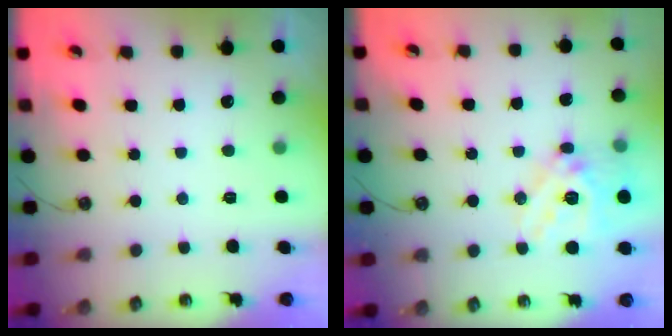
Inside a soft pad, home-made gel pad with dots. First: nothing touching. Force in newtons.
{"total": 18.3, "press": 18.2, "slide": 1.9}